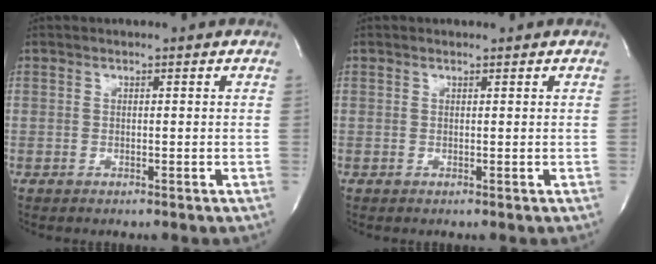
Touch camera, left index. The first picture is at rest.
{"total": 0.0}